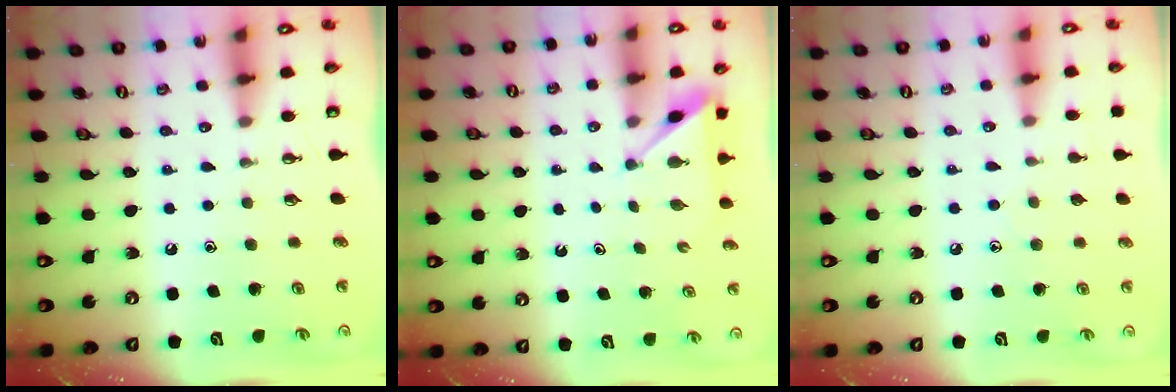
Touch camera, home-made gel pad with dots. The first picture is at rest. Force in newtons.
{"total": 2.7, "press": 2.7, "slide": 0.3}
{"total": 4.6, "press": 4.5, "slide": 0.6}